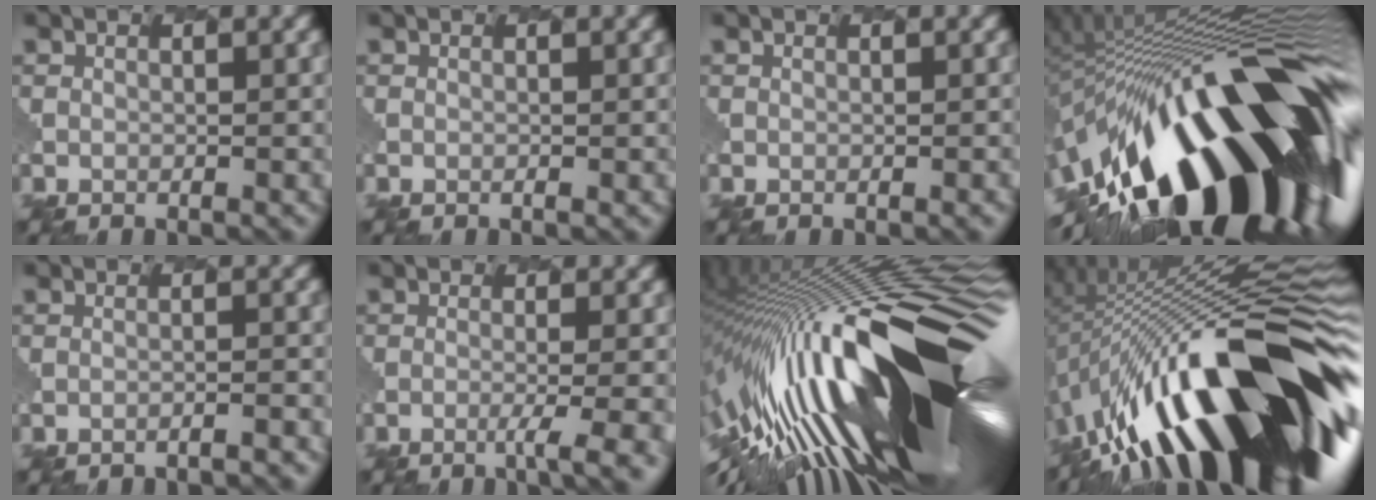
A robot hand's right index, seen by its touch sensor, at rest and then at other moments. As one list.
[{"total": 0.0}, {"total": 1.1, "force": [-0.3, 0.5, 1.0], "torque": [-0.006, 0.004, -0.002]}, {"total": 19.3, "force": [-7.2, 9.0, 15.4], "torque": [-0.264, -0.023, -0.124]}, {"total": 1.9, "force": [-1.9, 0.0, 0.5], "torque": [-0.011, 0.010, -0.029]}, {"total": 2.9, "force": [-1.0, 0.3, 2.7], "torque": [-0.050, -0.008, -0.022]}, {"total": 19.5, "force": [-1.1, 7.0, 18.1], "torque": [-0.297, -0.013, -0.043]}, {"total": 18.3, "force": [-5.6, 6.4, 16.3], "torque": [-0.244, 0.009, -0.112]}]